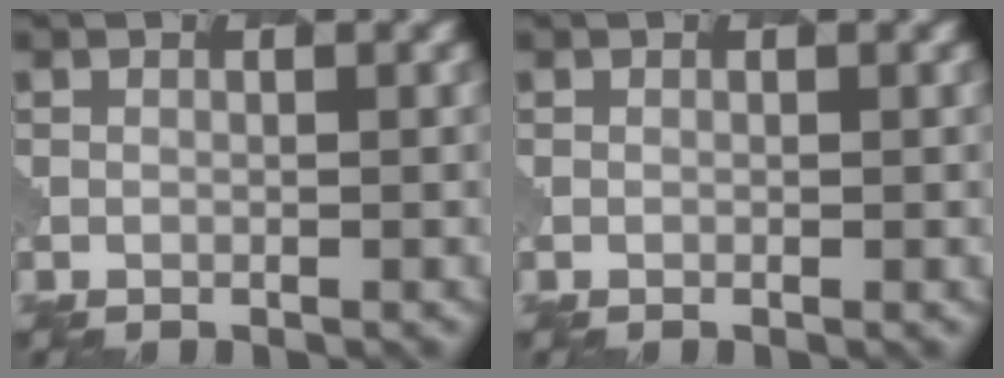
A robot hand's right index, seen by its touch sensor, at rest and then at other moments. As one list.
[{"total": 0.0}]